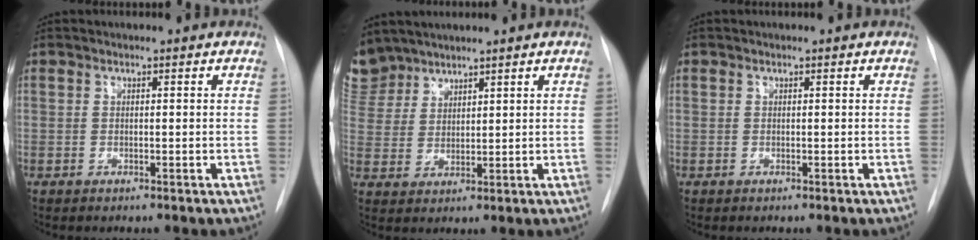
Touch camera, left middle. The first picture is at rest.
{"total": 7.7, "force": [6.8, 3.5, 0.5], "torque": [-0.017, 0.007, 0.148]}
{"total": 0.0}